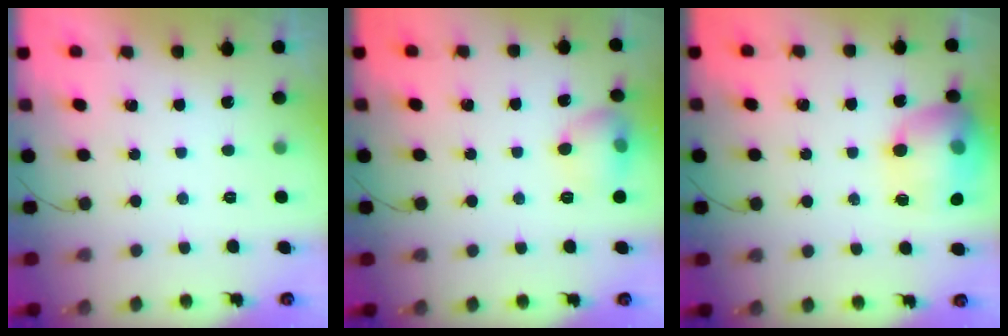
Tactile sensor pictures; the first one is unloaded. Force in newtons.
{"total": 11.6, "press": 9.5, "slide": 6.7}
{"total": 17.4, "press": 17.3, "slide": 1.7}